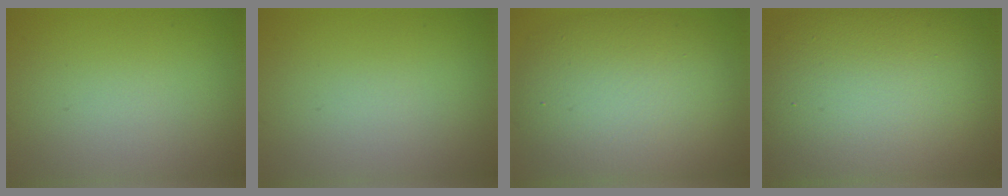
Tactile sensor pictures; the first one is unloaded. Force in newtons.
{"total": 0.0}
{"total": 10.9, "press": 10.8, "slide": 0.7}
{"total": 16.9, "press": 16.9, "slide": 0.6}